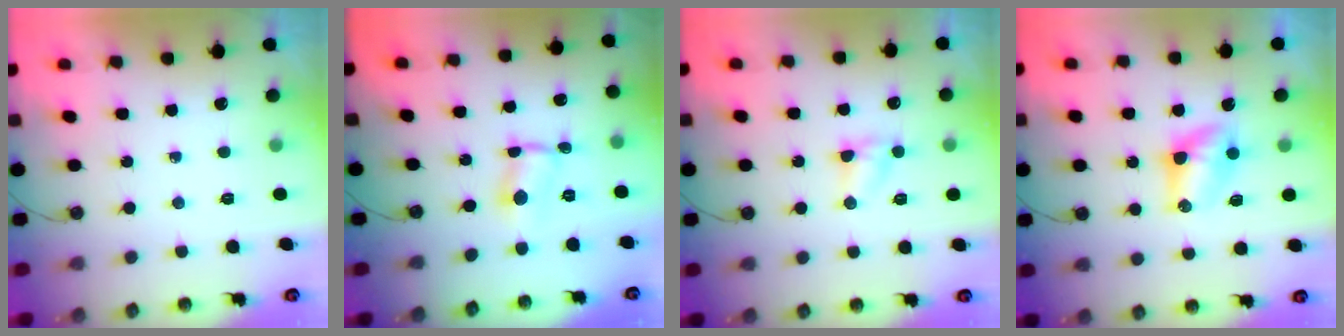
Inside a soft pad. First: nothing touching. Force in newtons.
{"total": 1.2, "press": 1.1, "slide": 0.6}
{"total": 3.9, "press": 3.9, "slide": 0.4}
{"total": 7.8, "press": 6.6, "slide": 4.2}